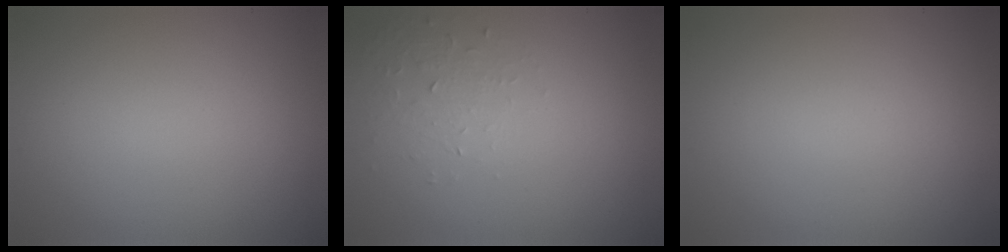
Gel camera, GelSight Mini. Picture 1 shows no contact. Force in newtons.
{"total": 1.3, "press": 0.6, "slide": 1.2}
{"total": 0.0}